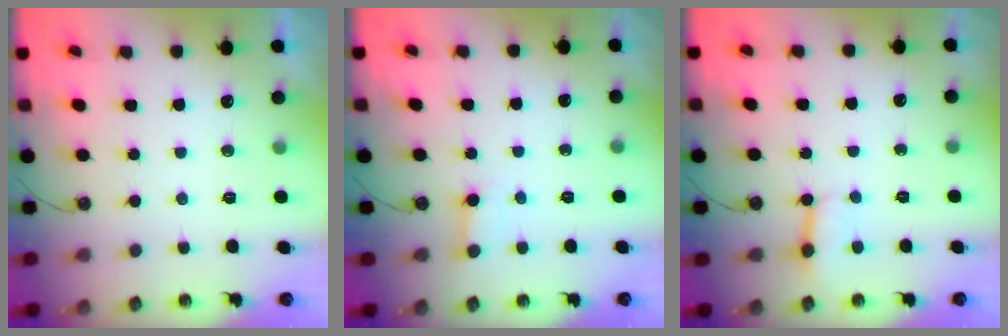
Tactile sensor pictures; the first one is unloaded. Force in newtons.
{"total": 2.7, "press": 2.7, "slide": 0.2}
{"total": 2.8, "press": 2.8, "slide": 0.3}